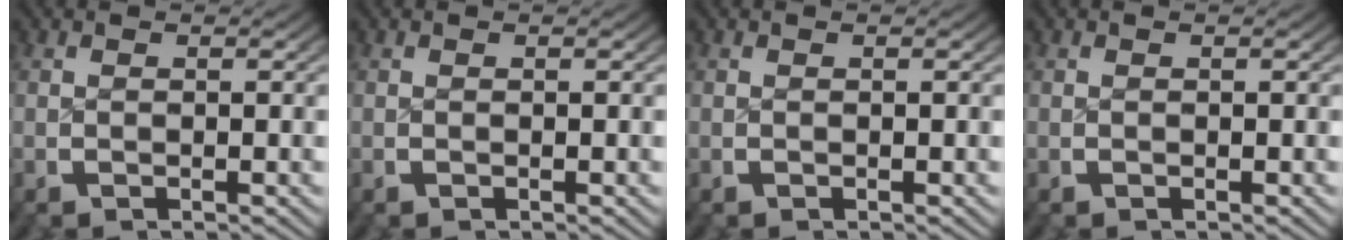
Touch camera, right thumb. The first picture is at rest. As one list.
[{"total": 0.0}, {"total": 0.0}, {"total": 0.0}]